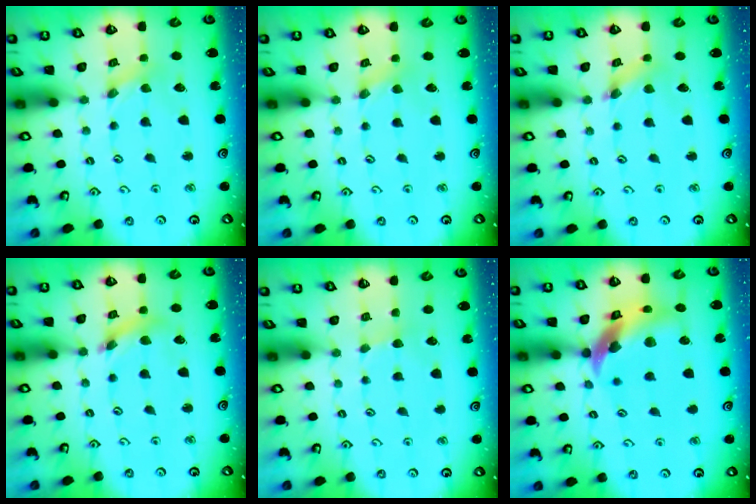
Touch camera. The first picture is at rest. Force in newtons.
{"total": 1.8, "press": 1.7, "slide": 0.5}
{"total": 1.6, "press": 1.6, "slide": 0.2}
{"total": 5.9, "press": 5.9, "slide": 0.7}
{"total": 2.3, "press": 2.2, "slide": 0.4}
{"total": 13.9, "press": 13.8, "slide": 1.9}